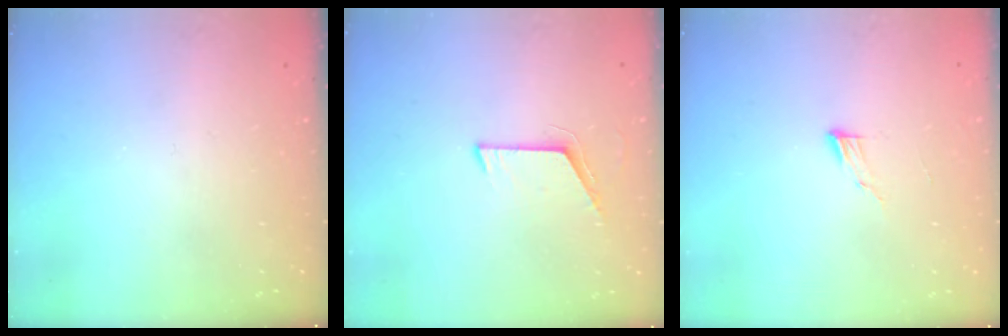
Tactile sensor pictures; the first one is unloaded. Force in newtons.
{"total": 5.1, "press": 5.1, "slide": 0.5}
{"total": 4.7, "press": 4.7, "slide": 0.4}